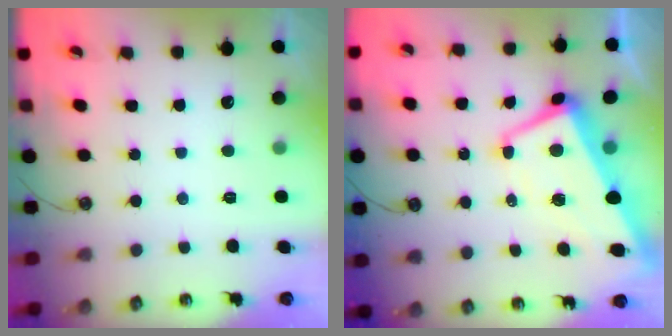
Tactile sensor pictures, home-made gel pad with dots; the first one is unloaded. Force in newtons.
{"total": 2.7, "press": 2.2, "slide": 1.7}